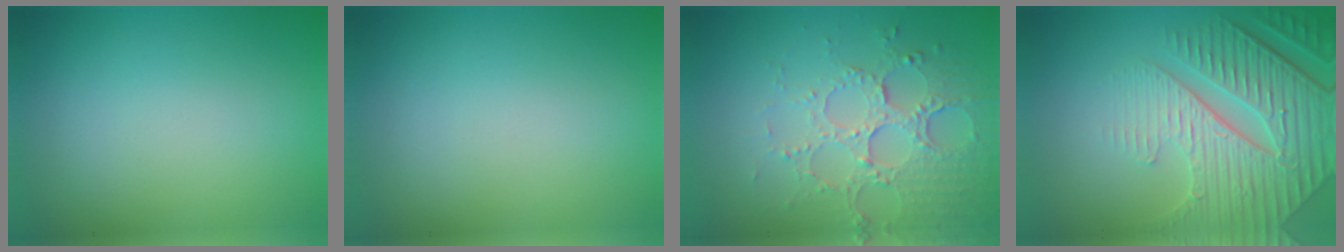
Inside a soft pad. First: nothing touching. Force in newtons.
{"total": 0.0}
{"total": 5.3, "press": 3.9, "slide": 3.6}
{"total": 7.8, "press": 5.7, "slide": 5.3}